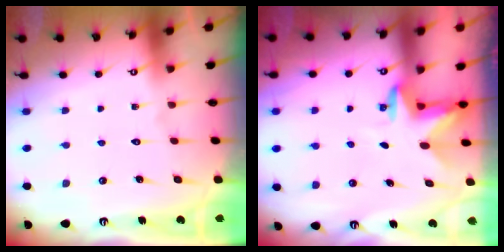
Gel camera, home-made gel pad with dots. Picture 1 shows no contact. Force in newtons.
{"total": 2.9, "press": 2.8, "slide": 0.7}